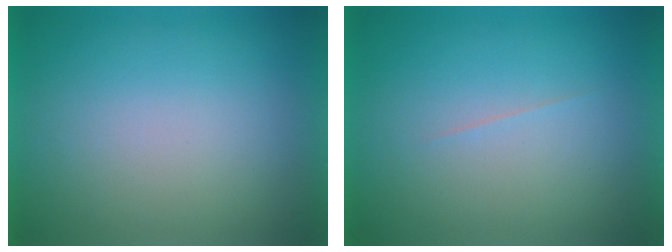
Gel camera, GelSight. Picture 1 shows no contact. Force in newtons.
{"total": 1.2}